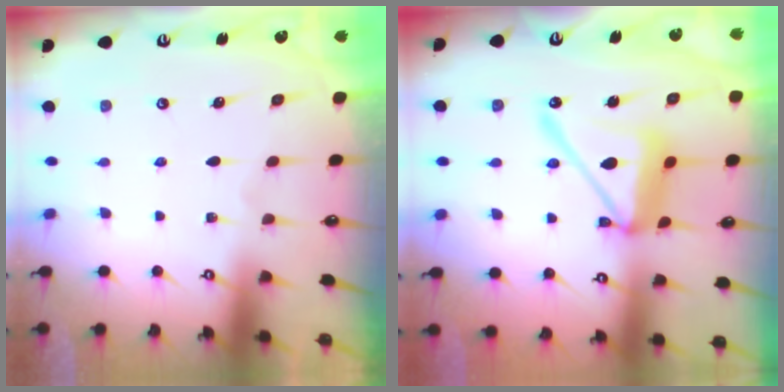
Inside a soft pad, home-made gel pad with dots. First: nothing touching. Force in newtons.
{"total": 14.3, "press": 14.2, "slide": 1.6}